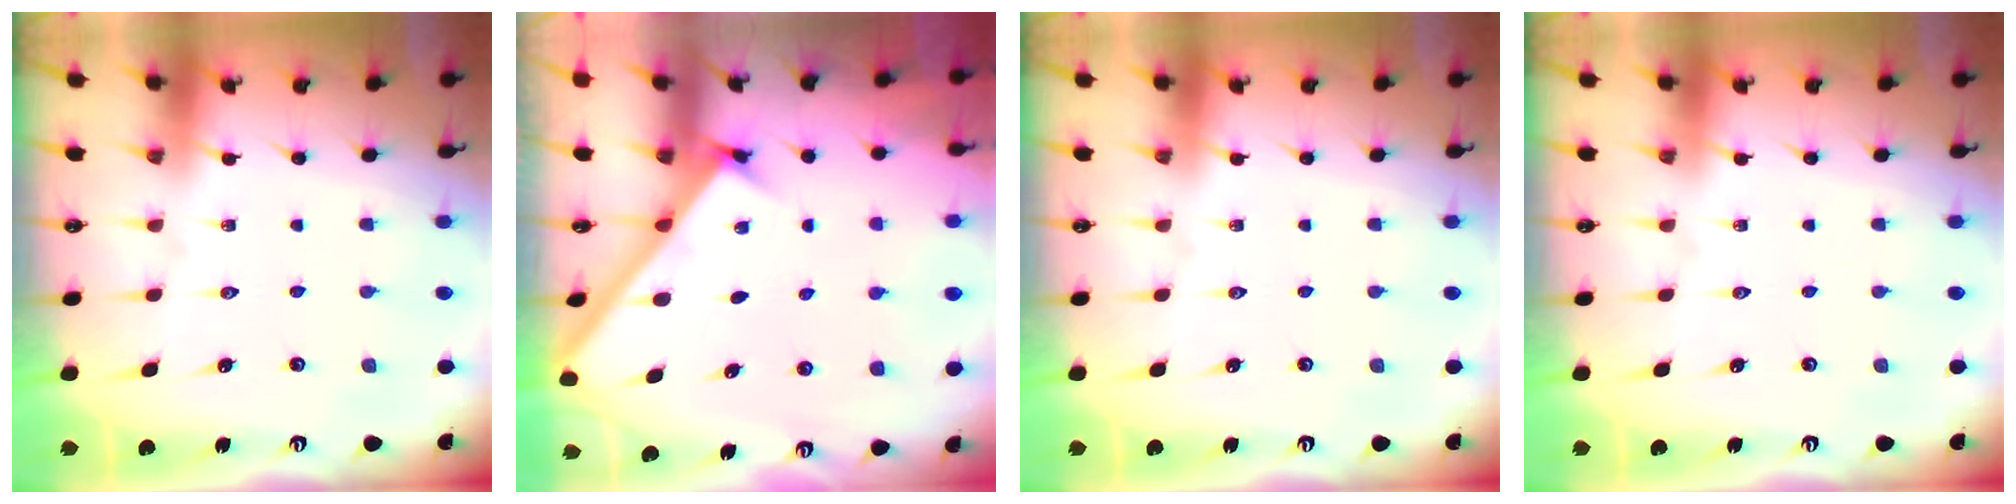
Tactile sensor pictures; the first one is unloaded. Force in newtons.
{"total": 2.5, "press": 2.5, "slide": 0.3}
{"total": 0.0}
{"total": 0.0}